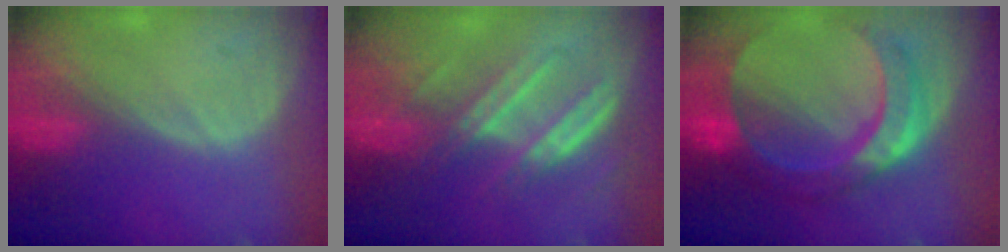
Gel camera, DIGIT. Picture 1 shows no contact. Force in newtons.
{"total": 7.6, "press": 6.9, "slide": 3.3}
{"total": 11.0, "press": 11.0, "slide": 1.1}